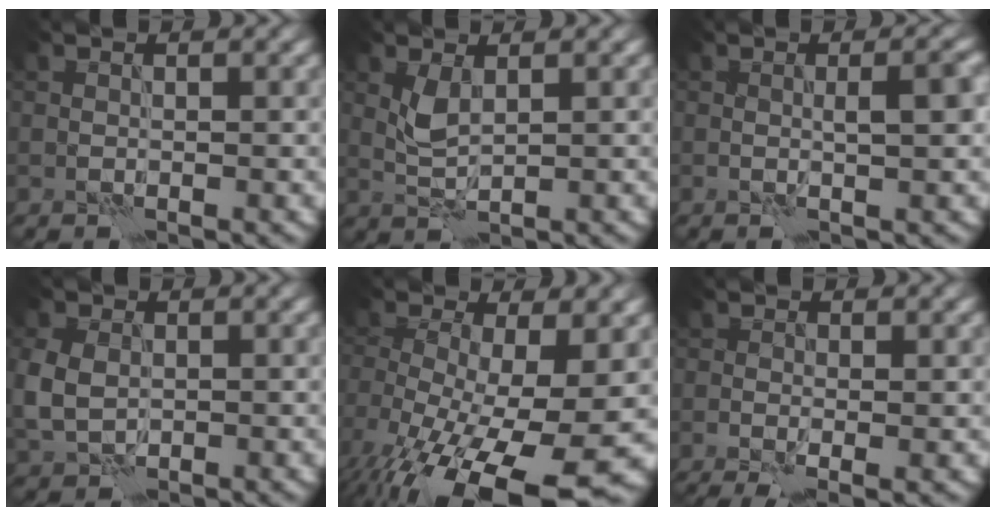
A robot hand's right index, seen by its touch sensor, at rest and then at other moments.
{"total": 2.0, "force": [0.7, 0.8, 1.7], "torque": [-0.042, 0.001, 0.018]}
{"total": 2.4, "force": [0.0, 0.2, 2.3], "torque": [-0.037, 0.003, -0.001]}
{"total": 4.2, "force": [-0.1, 3.3, 2.7], "torque": [-0.071, -0.003, -0.001]}
{"total": 14.9, "force": [-7.1, 5.4, 11.9], "torque": [-0.211, -0.032, -0.108]}
{"total": 3.4, "force": [-1.3, 1.1, 3.0], "torque": [-0.050, -0.008, -0.019]}